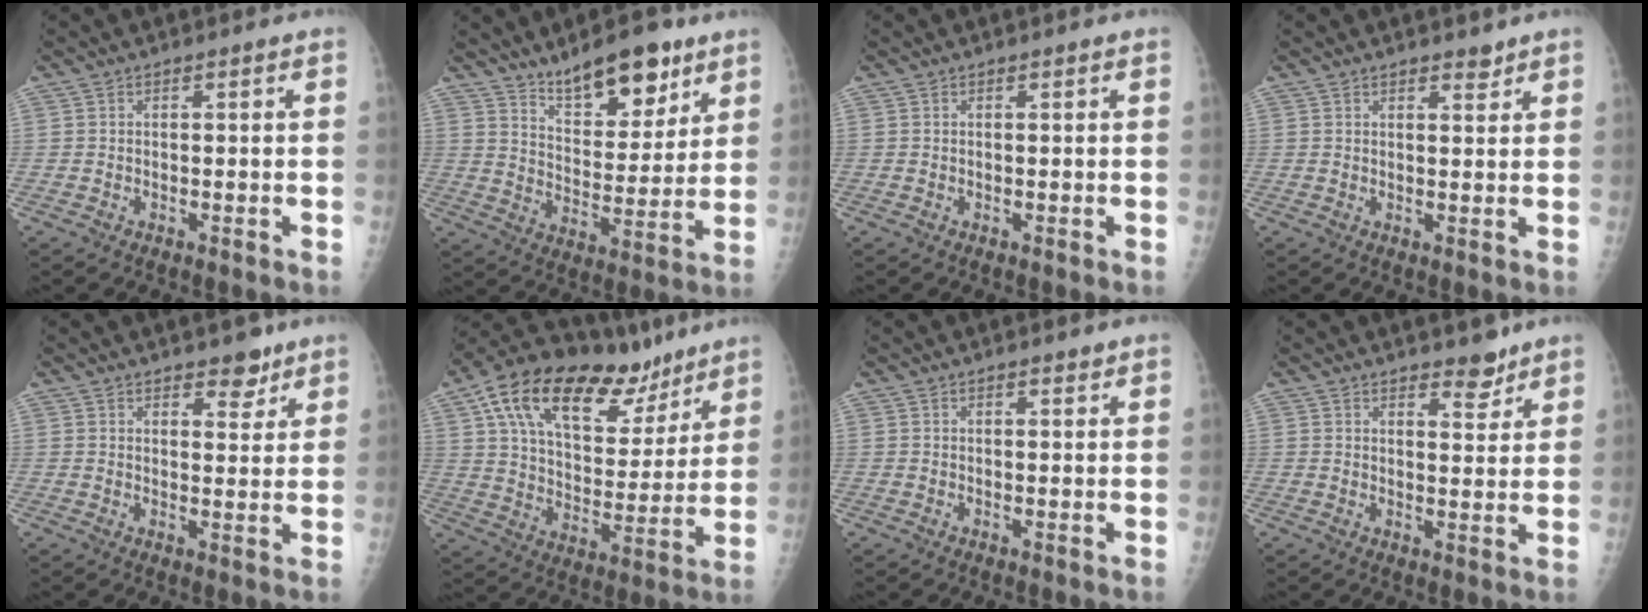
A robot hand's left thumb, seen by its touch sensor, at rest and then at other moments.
{"total": 14.2, "force": [9.9, 5.6, 8.5], "torque": [-0.095, -0.062, 0.167]}
{"total": 0.0}
{"total": 2.2, "force": [1.8, 0.8, 0.9], "torque": [-0.001, -0.012, 0.024]}
{"total": 4.7, "force": [3.5, 2.2, 2.3], "torque": [-0.007, -0.021, 0.049]}
{"total": 25.4, "force": [15.2, 12.4, 16.2], "torque": [-0.229, -0.018, 0.252]}
{"total": 1.3, "force": [1.1, 0.5, 0.6], "torque": [-0.007, -0.006, 0.015]}
{"total": 4.5, "force": [3.6, 1.8, 2.0], "torque": [-0.009, -0.027, 0.053]}